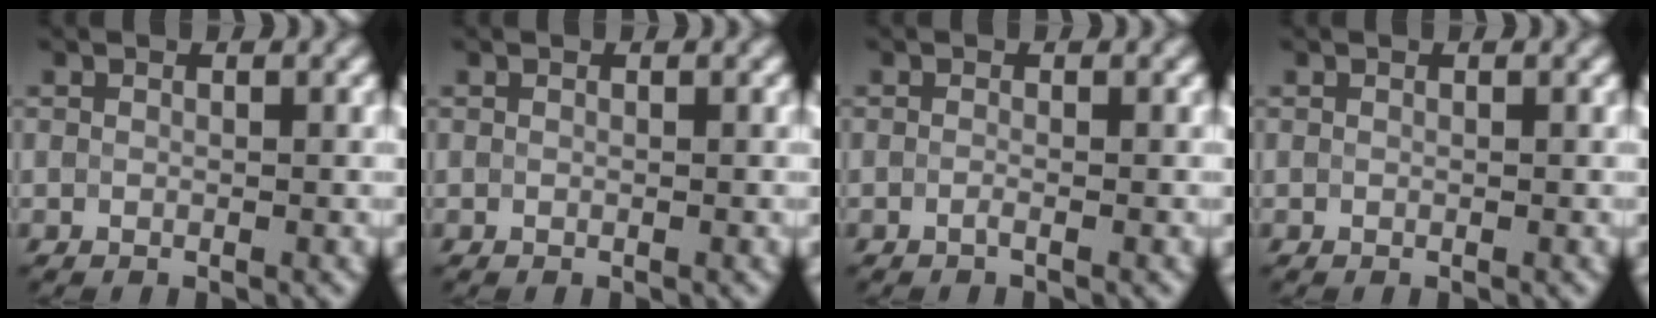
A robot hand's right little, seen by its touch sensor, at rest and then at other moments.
{"total": 0.0}
{"total": 0.8, "force": [-0.8, 0.0, 0.0], "torque": [0.001, -0.008, -0.016]}
{"total": 0.0}